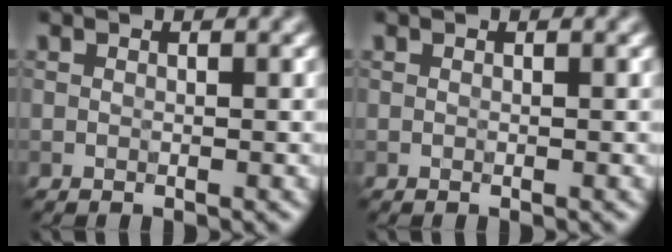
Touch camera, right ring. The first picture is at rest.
{"total": 0.0}